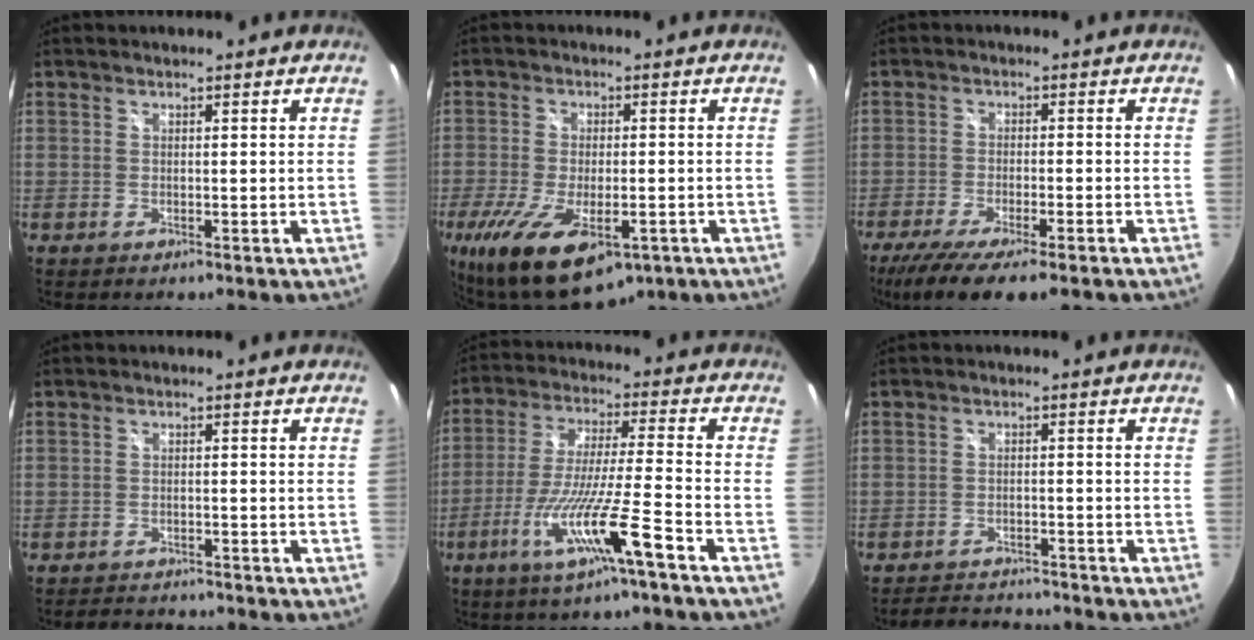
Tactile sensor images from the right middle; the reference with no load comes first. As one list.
[{"total": 16.8, "force": [-8.0, 7.6, 12.6], "torque": [-0.269, -0.052, -0.117]}, {"total": 12.0, "force": [-8.7, 2.0, 8.1], "torque": [-0.169, -0.048, -0.142]}, {"total": 4.6, "force": [-4.3, 1.2, 0.9], "torque": [-0.027, 0.002, -0.062]}, {"total": 13.4, "force": [-7.1, -0.9, 11.3], "torque": [-0.220, -0.020, -0.130]}, {"total": 6.6, "force": [-6.3, 1.3, 1.3], "torque": [-0.041, 0.007, -0.093]}]